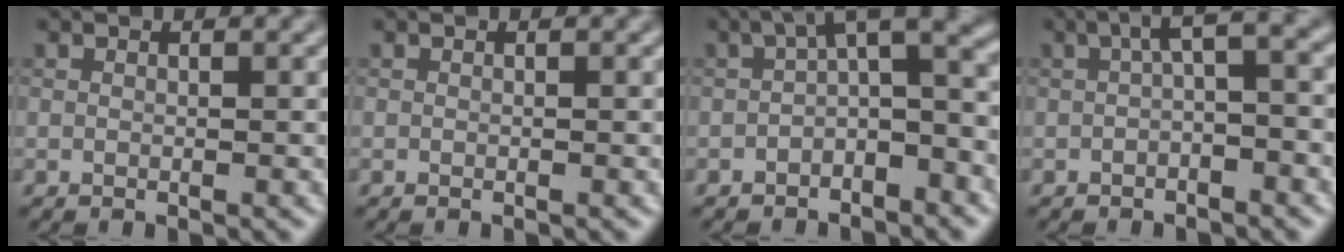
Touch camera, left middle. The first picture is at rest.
{"total": 0.0}
{"total": 5.3, "force": [-0.7, 2.0, 4.8], "torque": [-0.059, 0.019, -0.029]}
{"total": 3.2, "force": [0.0, 0.8, 3.1], "torque": [-0.050, 0.017, -0.006]}